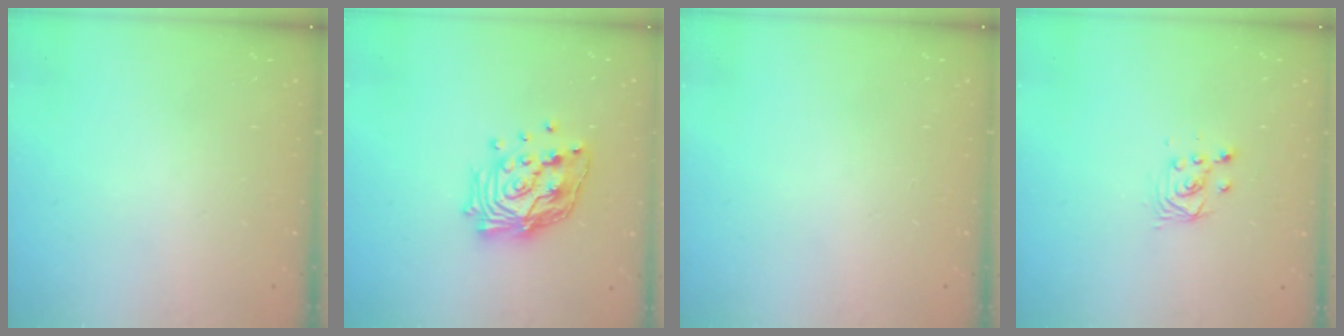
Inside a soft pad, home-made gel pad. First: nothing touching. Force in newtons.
{"total": 18.0, "press": 17.9, "slide": 2.4}
{"total": 0.0}
{"total": 2.9, "press": 2.9, "slide": 0.1}